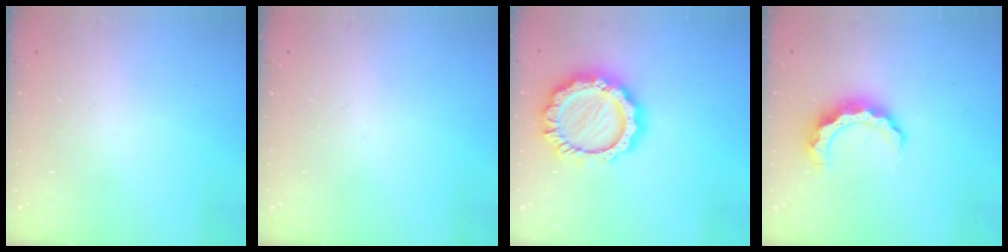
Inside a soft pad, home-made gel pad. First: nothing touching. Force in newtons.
{"total": 0.0}
{"total": 17.0, "press": 16.9, "slide": 1.4}
{"total": 8.6, "press": 8.6, "slide": 0.1}